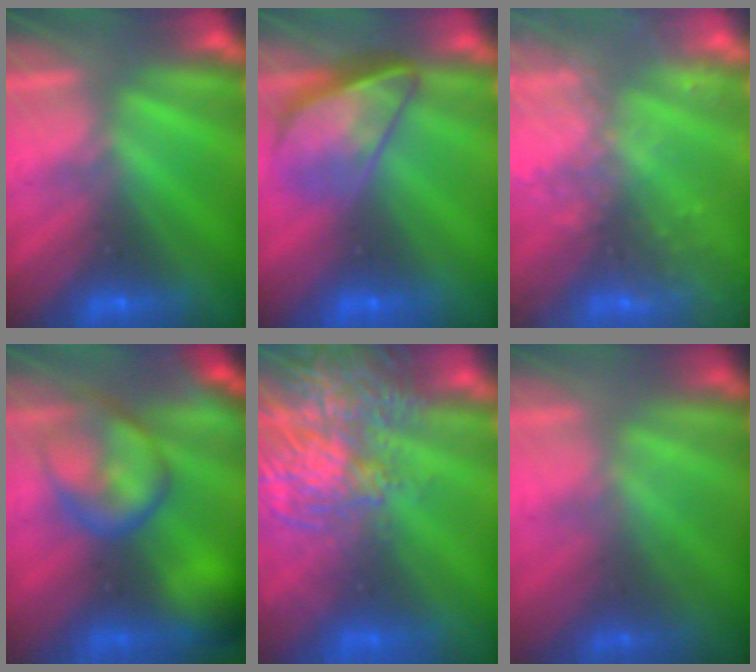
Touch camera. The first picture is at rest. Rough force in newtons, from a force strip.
{"total": 3.8}
{"total": 8.1}
{"total": 8.3}
{"total": 8.5}
{"total": 1.3}